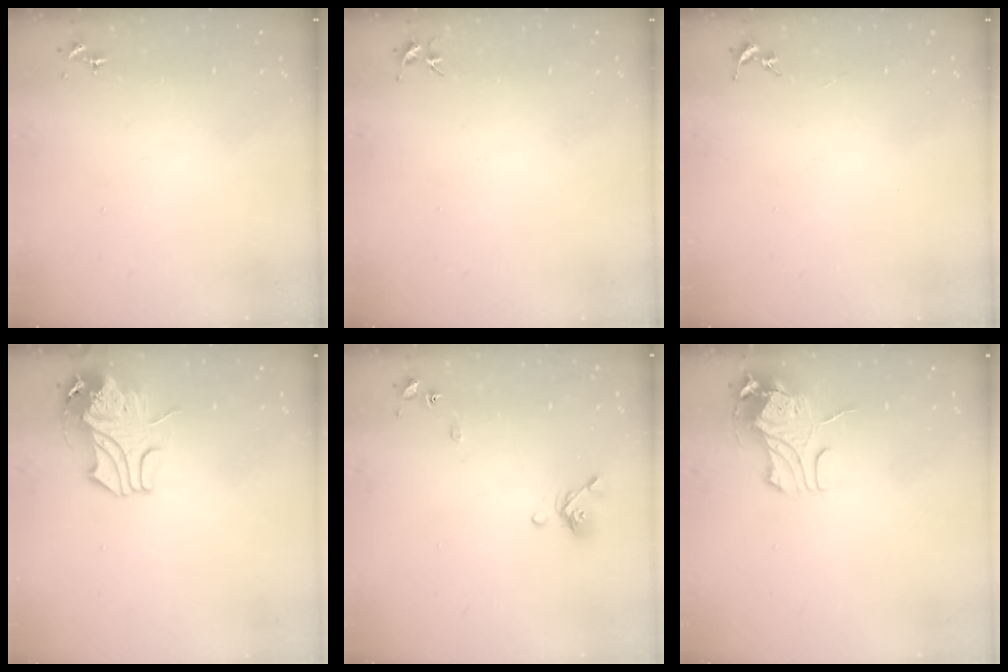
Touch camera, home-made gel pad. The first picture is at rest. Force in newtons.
{"total": 3.7, "press": 3.7, "slide": 0.4}
{"total": 0.0}
{"total": 11.7, "press": 11.5, "slide": 1.8}
{"total": 8.6, "press": 8.4, "slide": 1.4}
{"total": 10.8, "press": 10.8, "slide": 1.2}